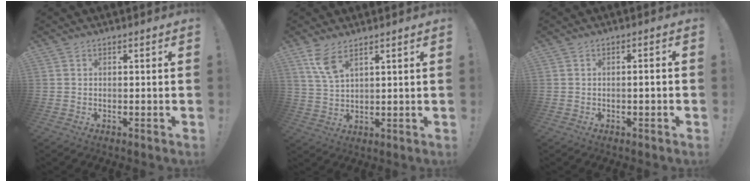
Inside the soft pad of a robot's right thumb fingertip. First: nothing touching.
{"total": 6.7, "force": [4.5, 2.1, 4.5], "torque": [-0.081, -0.023, 0.083]}
{"total": 1.9, "force": [-0.7, 0.0, 1.7], "torque": [-0.035, 0.004, -0.014]}